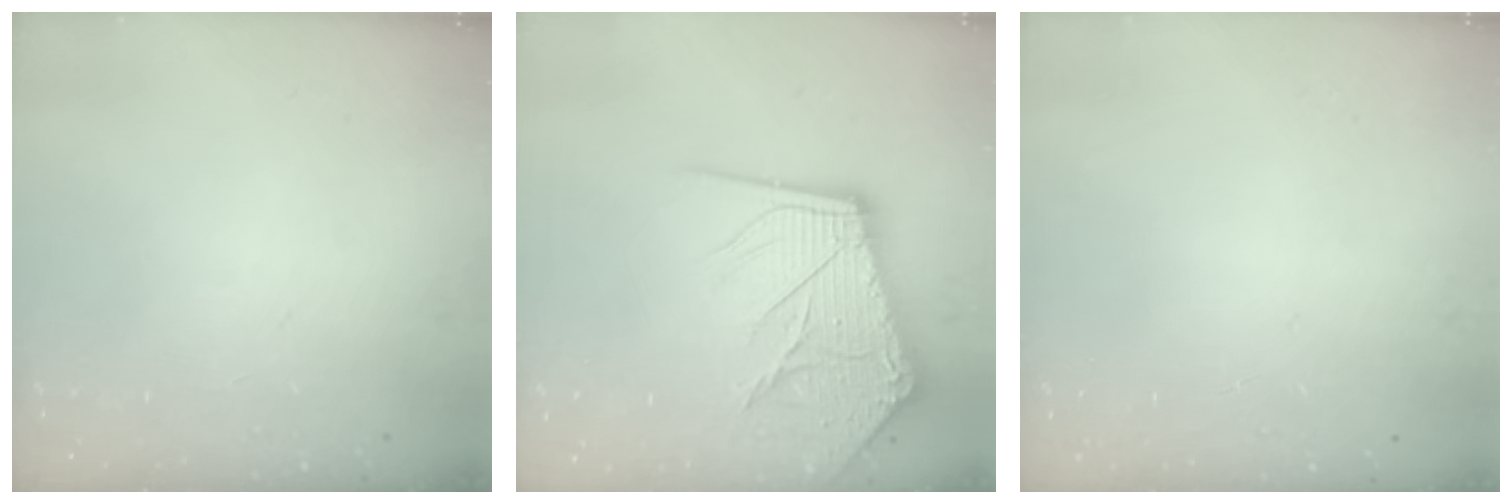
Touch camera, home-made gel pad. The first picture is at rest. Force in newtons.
{"total": 16.4, "press": 16.2, "slide": 2.0}
{"total": 0.0}